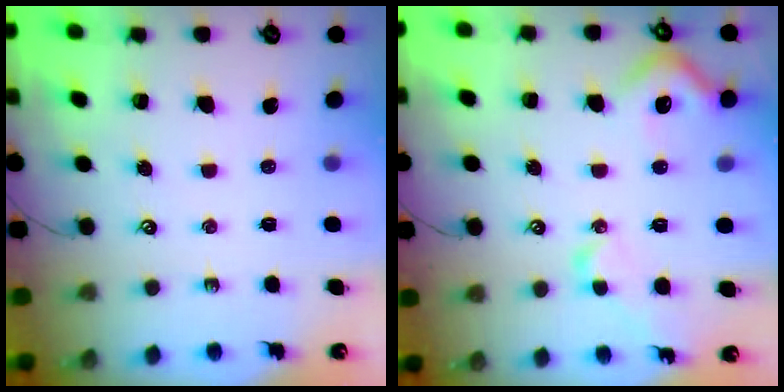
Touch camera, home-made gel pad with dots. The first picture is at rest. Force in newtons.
{"total": 7.2, "press": 7.1, "slide": 1.4}